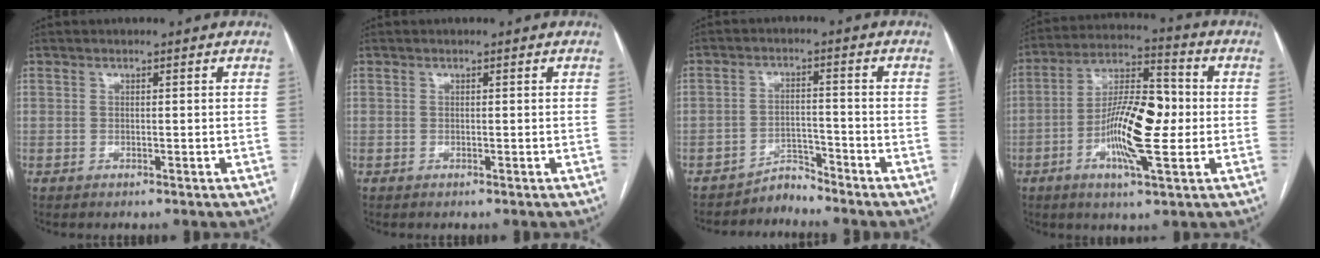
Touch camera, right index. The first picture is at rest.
{"total": 0.0}
{"total": 3.2, "force": [-3.0, 0.4, -0.9], "torque": [0.025, 0.002, -0.050]}
{"total": 13.7, "force": [-2.2, 3.3, 13.1], "torque": [-0.239, 0.011, -0.039]}